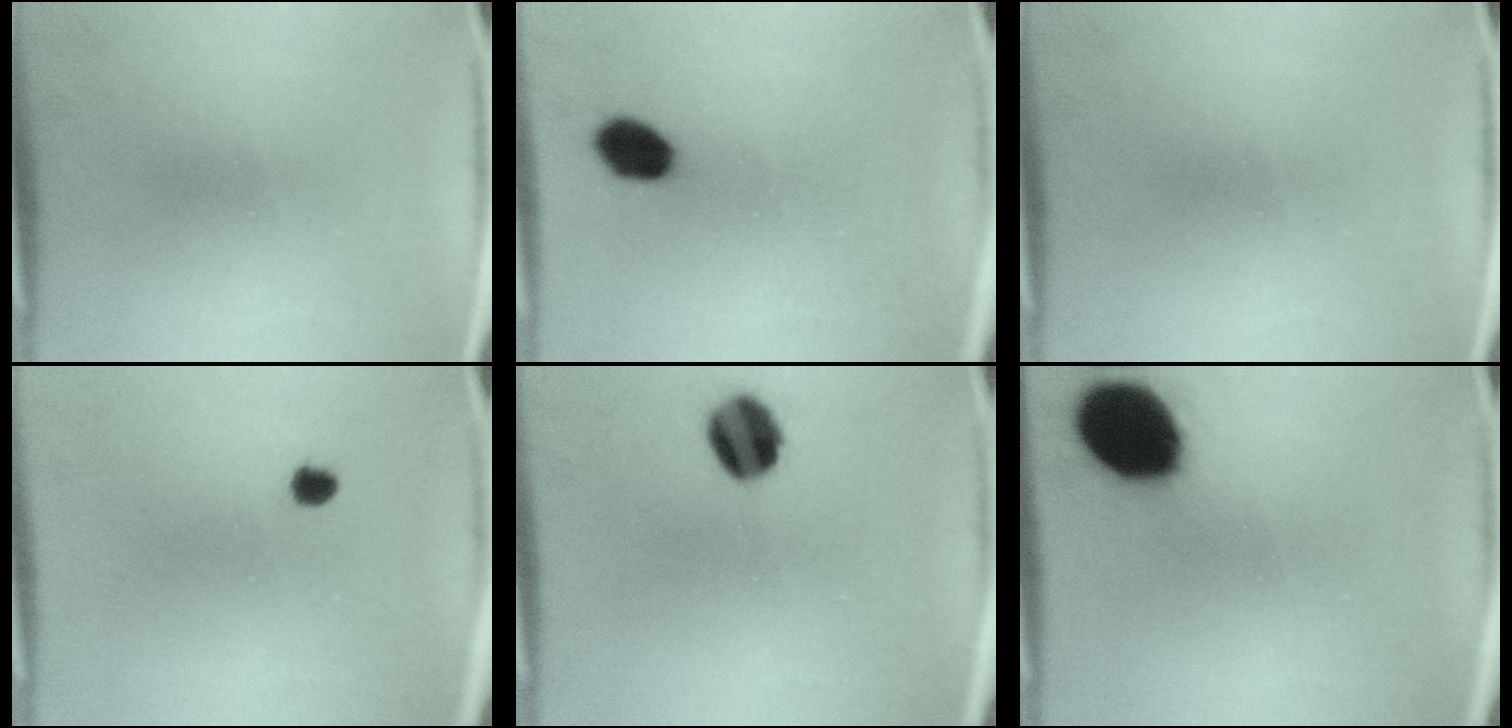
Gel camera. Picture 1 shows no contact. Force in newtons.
{"total": 5.9}
{"total": 0.0}
{"total": 1.7}
{"total": 9.3}
{"total": 18.1}